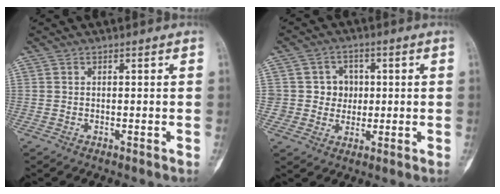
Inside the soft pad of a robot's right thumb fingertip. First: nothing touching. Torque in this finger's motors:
{"motor_torque": [-0.04, -0.16, 0.61, 0.00, 0.01]}